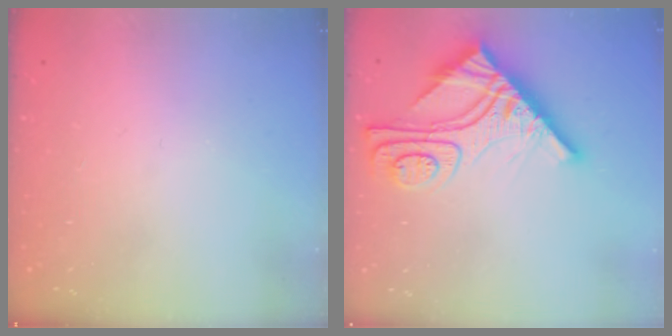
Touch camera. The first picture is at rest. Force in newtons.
{"total": 17.0, "press": 16.9, "slide": 1.4}